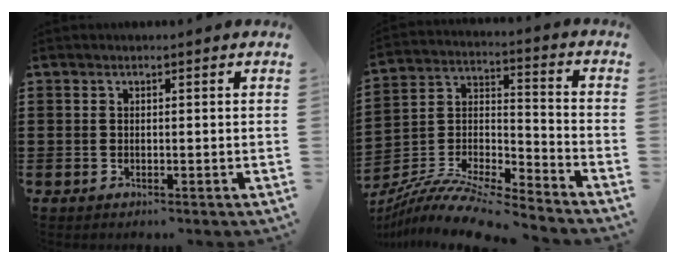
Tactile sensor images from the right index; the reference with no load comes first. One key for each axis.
{"total": 9.9, "fx": -9.1, "fy": 1.0, "fz": 3.7, "tx": -0.083, "ty": 0.003, "tz": -0.188}